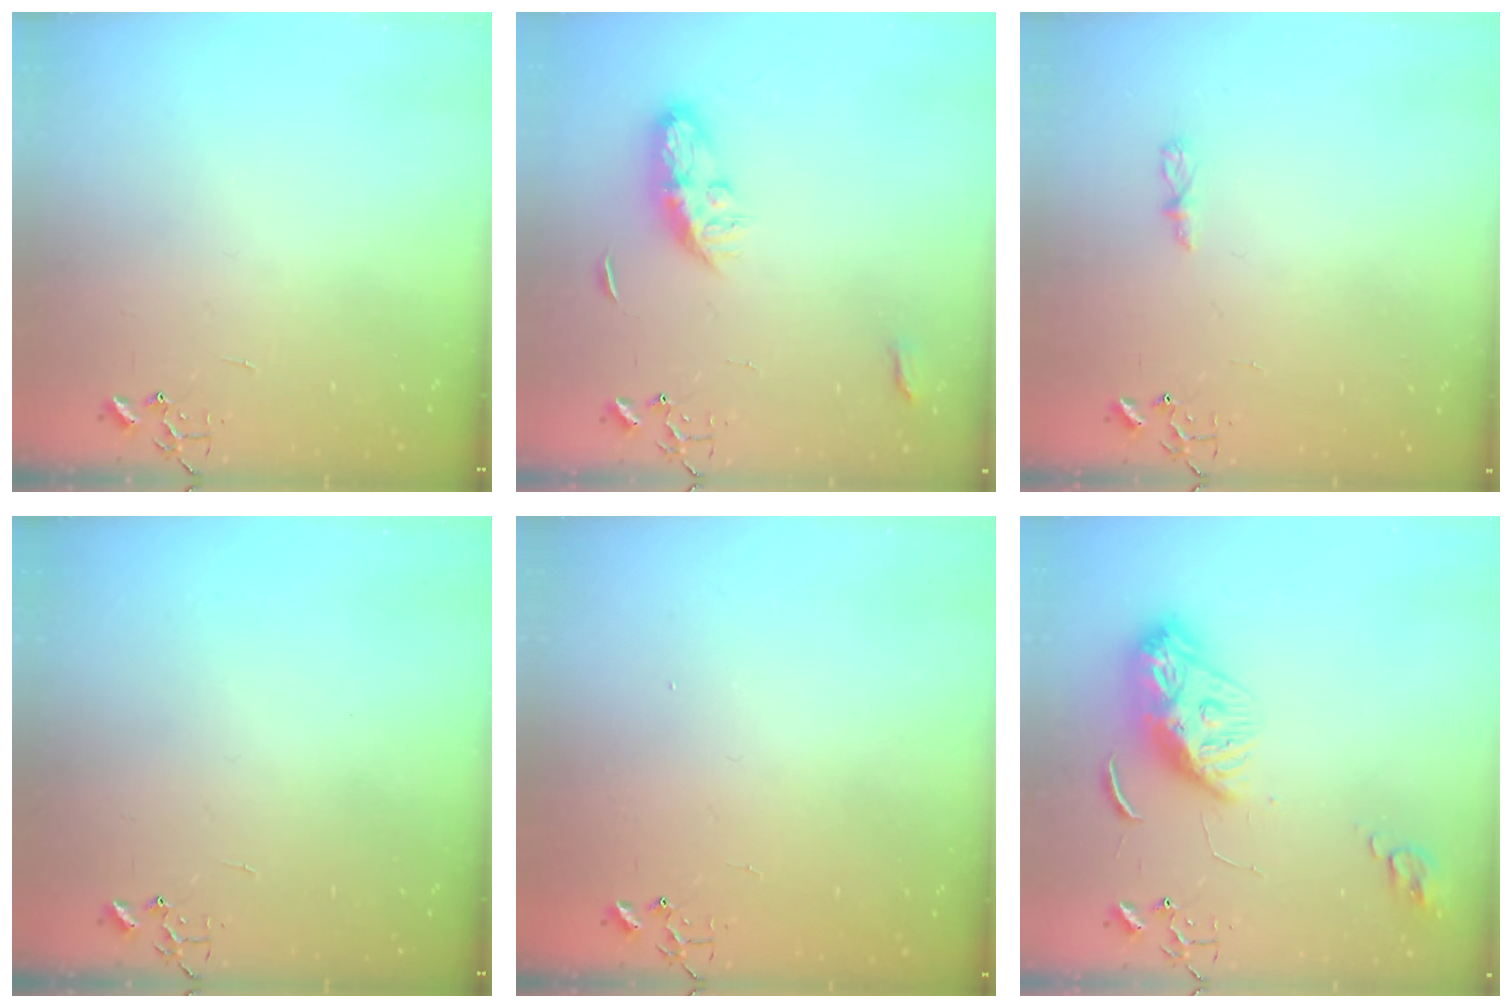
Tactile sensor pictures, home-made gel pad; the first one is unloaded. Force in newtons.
{"total": 8.2, "press": 8.1, "slide": 0.6}
{"total": 4.4, "press": 4.4, "slide": 0.6}
{"total": 0.0}
{"total": 1.1, "press": 1.1, "slide": 0.1}
{"total": 11.9, "press": 11.9, "slide": 0.9}